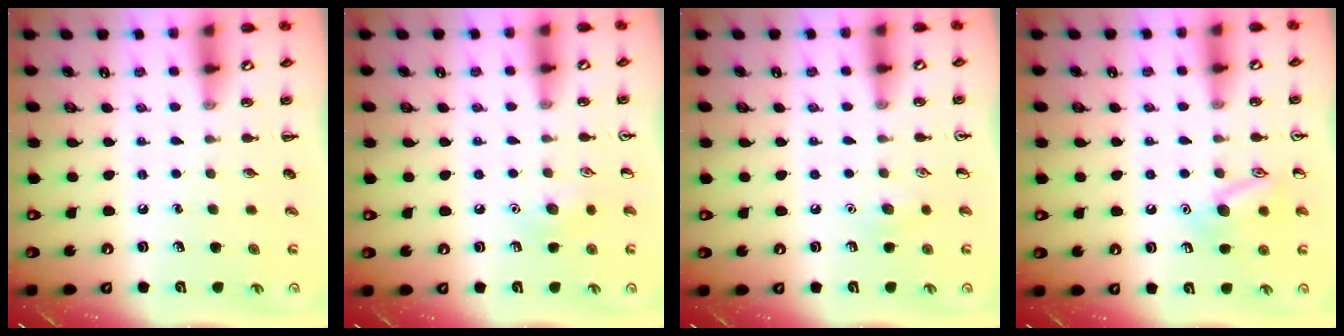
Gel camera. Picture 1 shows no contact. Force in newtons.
{"total": 8.1, "press": 7.8, "slide": 2.0}
{"total": 6.2, "press": 6.0, "slide": 1.7}
{"total": 10.9, "press": 10.9, "slide": 0.7}